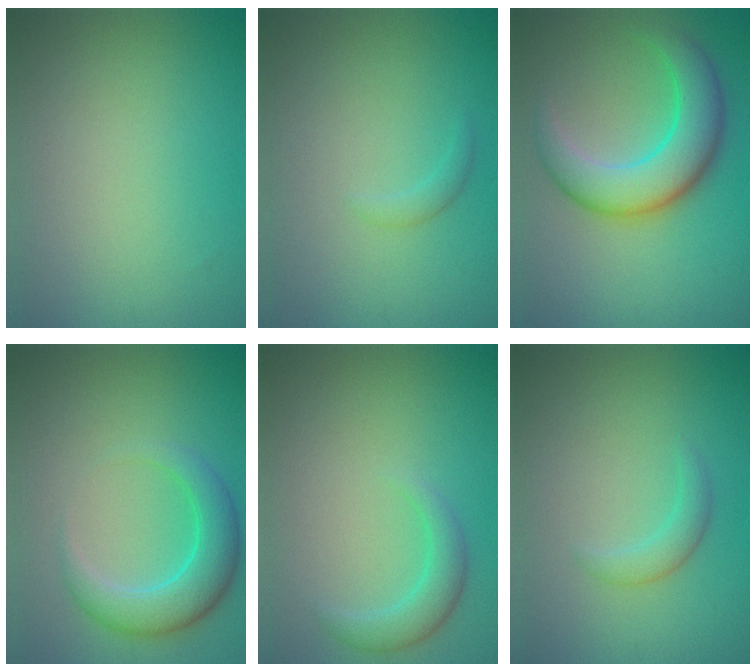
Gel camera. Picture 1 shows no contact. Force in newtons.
{"total": 1.0, "press": 0.9, "slide": 0.2}
{"total": 7.2, "press": 7.2, "slide": 0.1}
{"total": 5.0, "press": 5.0, "slide": 0.2}
{"total": 2.5, "press": 2.5, "slide": 0.1}
{"total": 1.7, "press": 1.7, "slide": 0.2}